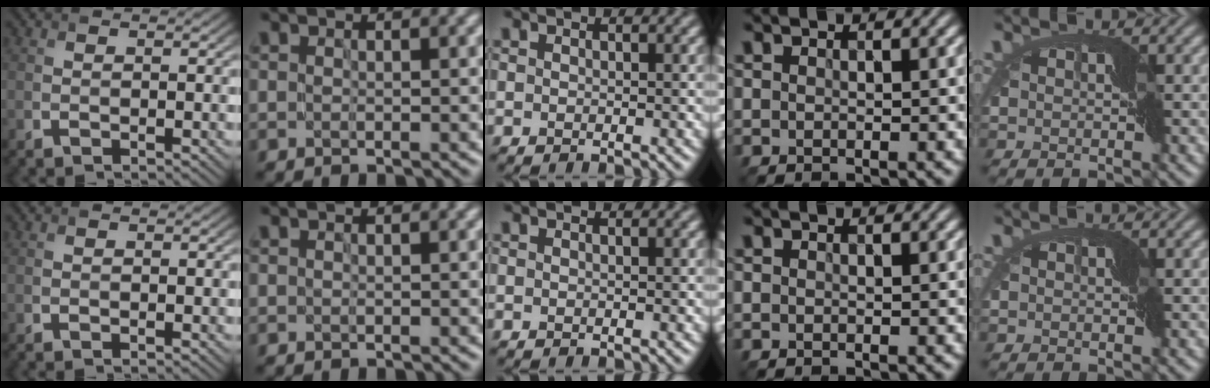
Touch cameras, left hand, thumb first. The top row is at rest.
{"little": {"total": 0.6, "force": [-0.3, 0.4, 0.2], "torque": [0.001, 0.001, -0.004]}}